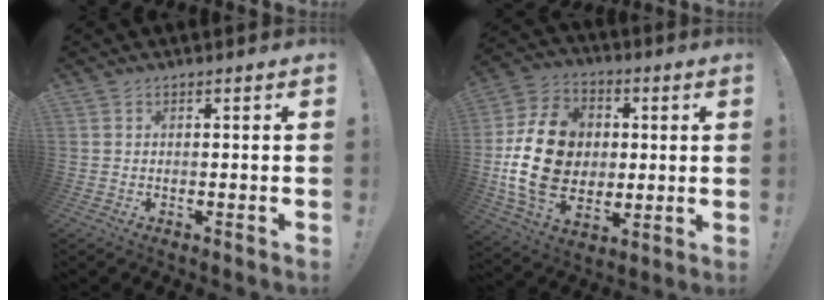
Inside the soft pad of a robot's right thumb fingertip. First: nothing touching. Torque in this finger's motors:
{"motor_torque": [1.37, 0.96, 1.61, -1.14, 0.55]}